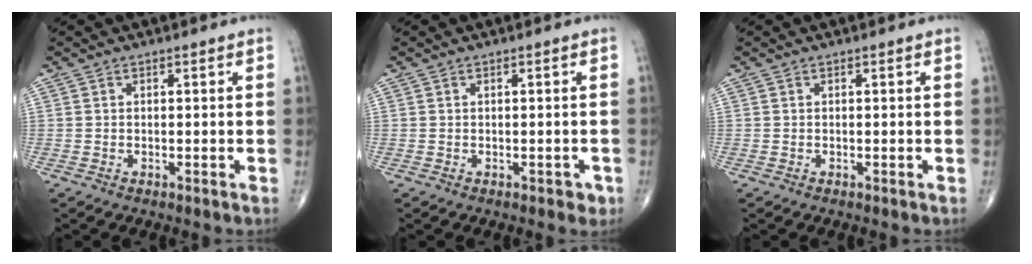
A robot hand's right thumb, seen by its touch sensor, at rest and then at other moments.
{"total": 1.4, "force": [-0.5, 1.0, 1.0], "torque": [-0.006, 0.003, -0.003]}
{"total": 0.0}